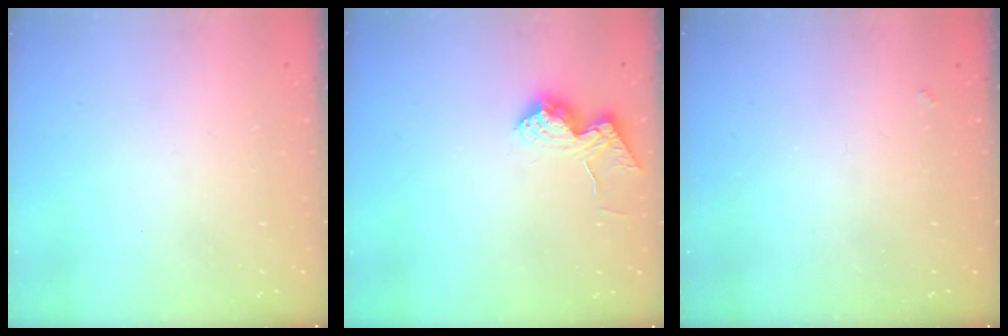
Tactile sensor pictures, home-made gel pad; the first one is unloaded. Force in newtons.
{"total": 14.1, "press": 14.1, "slide": 0.6}
{"total": 1.3, "press": 1.3, "slide": 0.4}